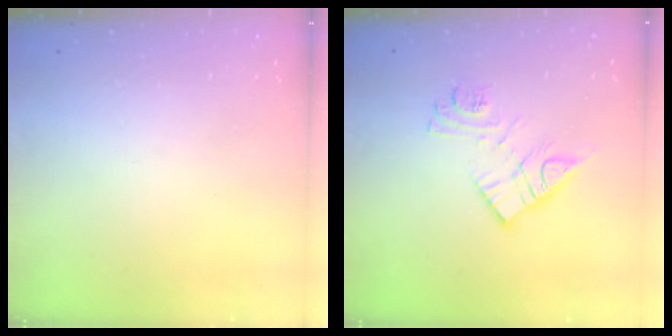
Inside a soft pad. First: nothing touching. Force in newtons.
{"total": 11.7, "press": 11.7, "slide": 0.9}